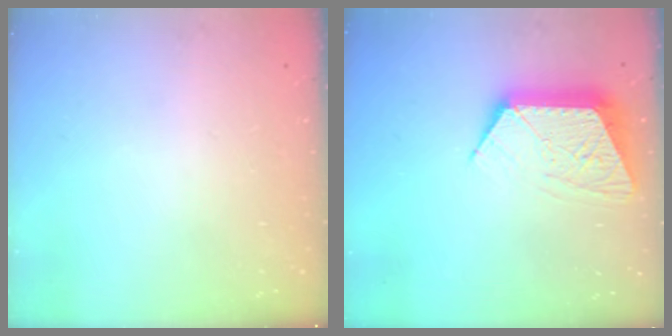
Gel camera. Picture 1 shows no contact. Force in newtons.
{"total": 11.8, "press": 11.8, "slide": 0.8}